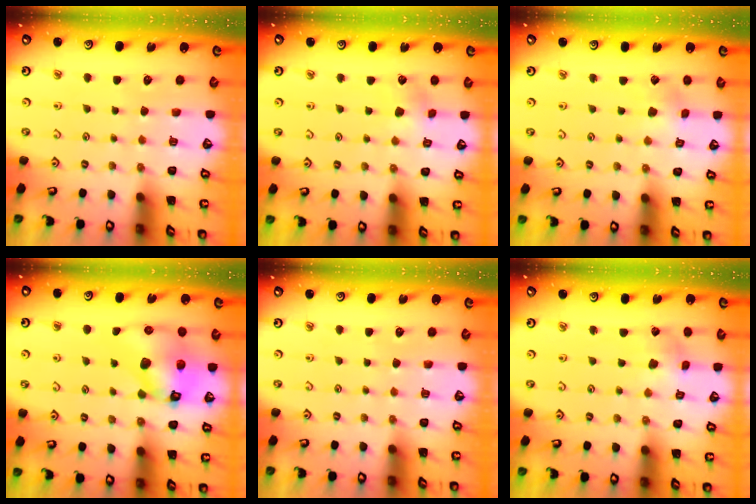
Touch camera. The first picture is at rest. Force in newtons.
{"total": 3.4, "press": 3.4, "slide": 0.4}
{"total": 2.0, "press": 2.0, "slide": 0.1}
{"total": 13.5, "press": 13.3, "slide": 1.9}
{"total": 0.0}
{"total": 2.5, "press": 2.4, "slide": 0.5}